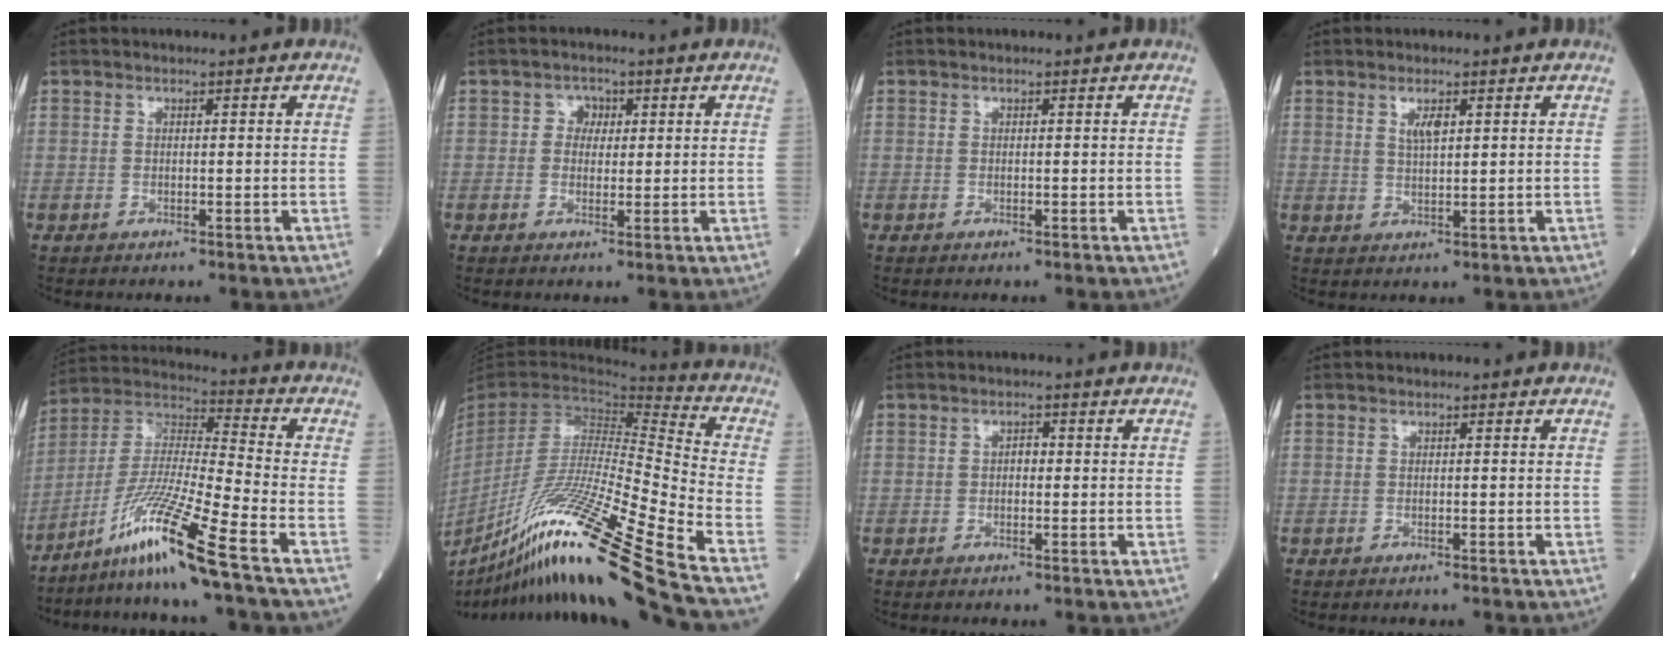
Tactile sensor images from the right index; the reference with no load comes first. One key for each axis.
{"total": 2.4, "fx": 0.6, "fy": 2.0, "fz": 1.1, "tx": -0.011, "ty": 0.003, "tz": 0.005}
{"total": 0.0}
{"total": 2.5, "fx": 1.3, "fy": 0.5, "fz": 2.1, "tx": -0.045, "ty": -0.001, "tz": 0.026}
{"total": 14.5, "fx": -9.4, "fy": -2.1, "fz": 10.8, "tx": -0.227, "ty": -0.019, "tz": -0.176}
{"total": 28.4, "fx": -19.2, "fy": -2.5, "fz": 20.8, "tx": -0.344, "ty": -0.069, "tz": -0.347}
{"total": 1.2, "fx": -0.1, "fy": 0.7, "fz": 1.0, "tx": -0.011, "ty": 0.004, "tz": -0.004}
{"total": 0.0}